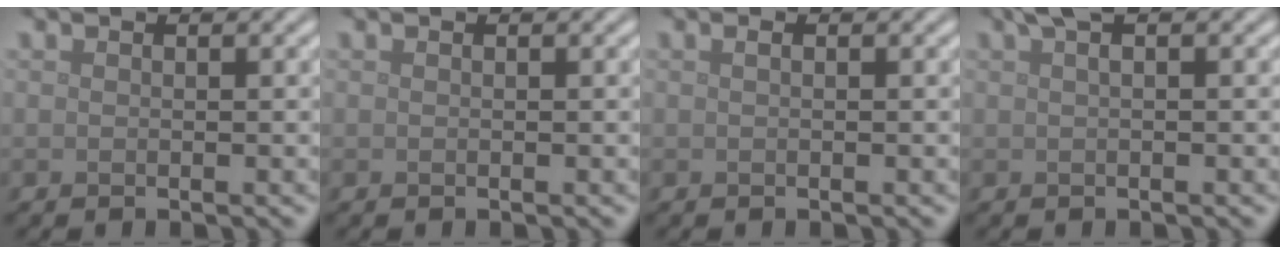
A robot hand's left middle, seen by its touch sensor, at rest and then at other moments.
{"total": 0.0}
{"total": 0.6, "force": [0.1, 0.2, 0.5], "torque": [-0.010, 0.005, 0.002]}
{"total": 1.7, "force": [0.8, 0.4, 1.5], "torque": [-0.024, 0.007, 0.011]}